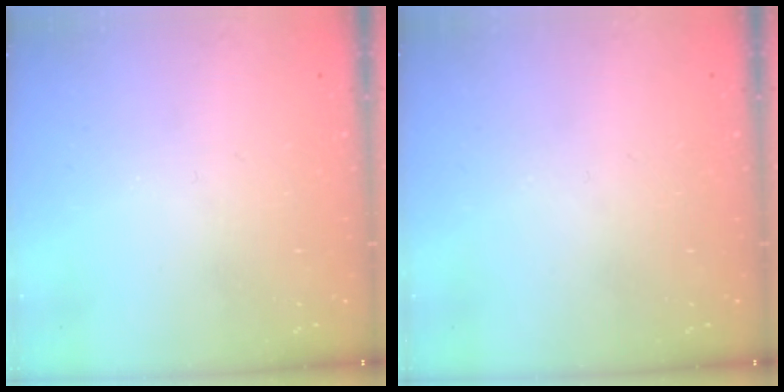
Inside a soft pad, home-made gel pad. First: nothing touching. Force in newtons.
{"total": 0.0}